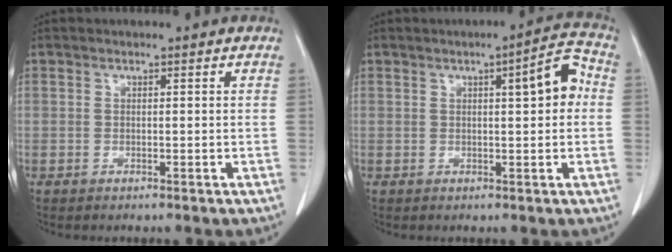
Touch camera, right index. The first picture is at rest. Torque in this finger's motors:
{"motor_torque": [0.33, -0.07, 0.13, 0.02]}